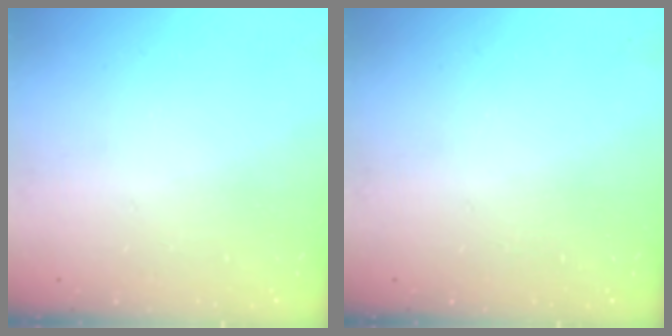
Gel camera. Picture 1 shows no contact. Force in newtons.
{"total": 0.0}